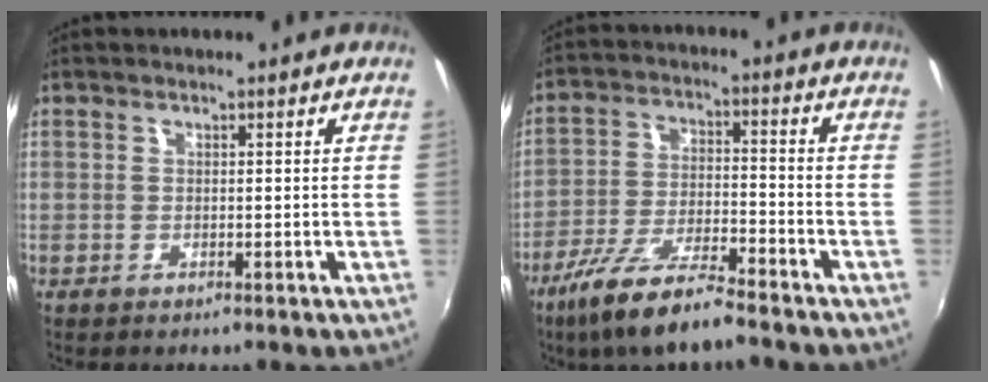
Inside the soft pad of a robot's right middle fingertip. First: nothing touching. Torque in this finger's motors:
{"motor_torque": [1.15, -0.99, 0.49, 0.17]}